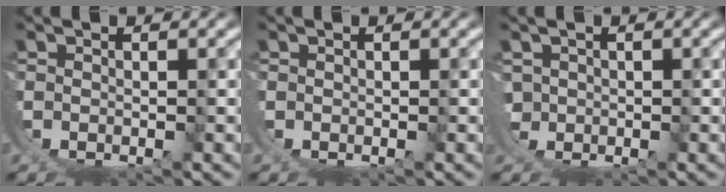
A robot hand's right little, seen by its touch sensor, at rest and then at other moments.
{"total": 0.0}
{"total": 2.7, "force": [-0.3, 2.5, 1.0], "torque": [-0.043, -0.028, 0.004]}